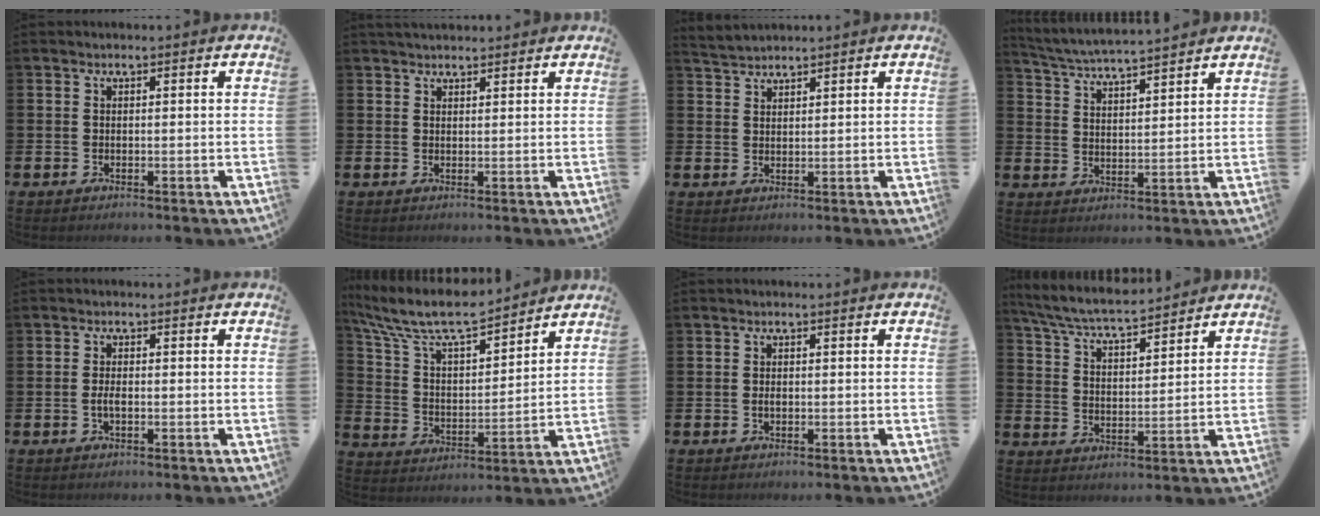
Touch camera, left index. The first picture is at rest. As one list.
[{"total": 2.0, "force": [1.9, 0.5, 0.2], "torque": [0.001, -0.005, 0.034]}, {"total": 2.7, "force": [2.6, 0.4, 0.1], "torque": [-0.004, -0.010, 0.049]}, {"total": 4.8, "force": [4.7, -0.1, 0.8], "torque": [-0.038, -0.032, 0.083]}, {"total": 1.6, "force": [-0.4, 0.6, 1.4], "torque": [-0.020, -0.002, -0.010]}, {"total": 9.6, "force": [8.8, 2.0, 3.4], "torque": [-0.107, -0.056, 0.154]}, {"total": 0.8, "force": [-0.1, 0.4, 0.7], "torque": [-0.016, 0.003, -0.004]}, {"total": 6.5, "force": [6.2, 0.7, 1.8], "torque": [-0.062, -0.039, 0.108]}]